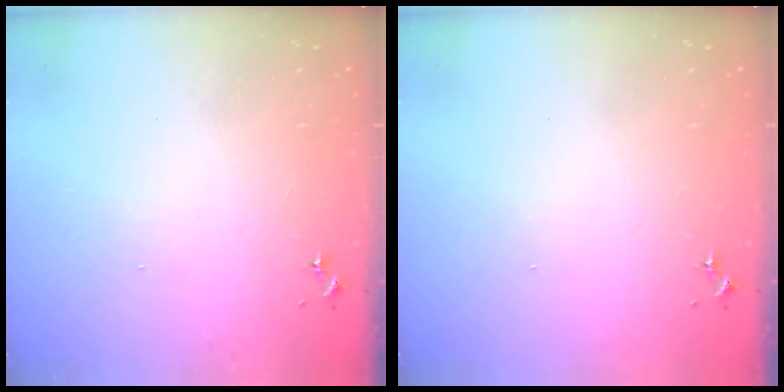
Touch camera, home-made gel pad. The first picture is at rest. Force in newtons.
{"total": 0.0}